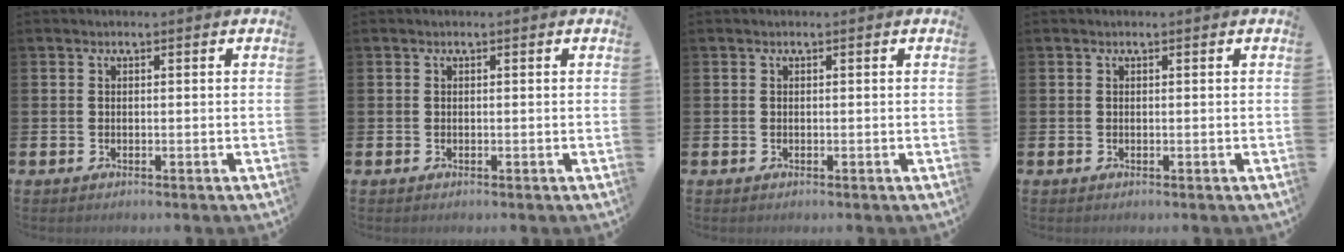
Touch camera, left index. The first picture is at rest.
{"total": 0.0}
{"total": 0.0}
{"total": 0.0}